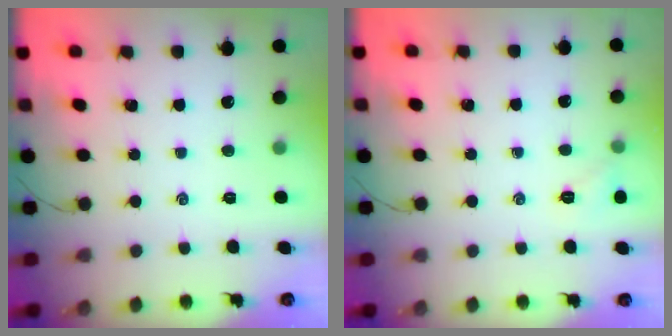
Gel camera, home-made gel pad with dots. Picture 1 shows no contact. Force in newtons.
{"total": 4.6, "press": 4.4, "slide": 1.3}